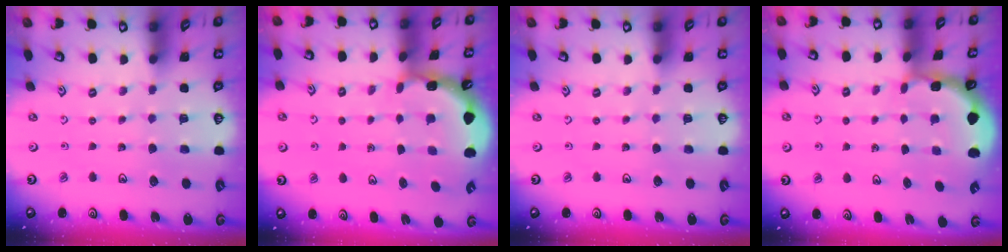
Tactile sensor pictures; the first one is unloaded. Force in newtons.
{"total": 2.8, "press": 2.8, "slide": 0.2}
{"total": 0.0}
{"total": 1.8, "press": 1.8, "slide": 0.3}